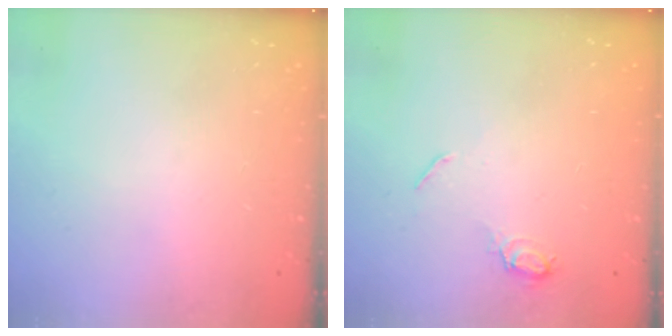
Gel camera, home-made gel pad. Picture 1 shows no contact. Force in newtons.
{"total": 6.0, "press": 6.0, "slide": 0.7}